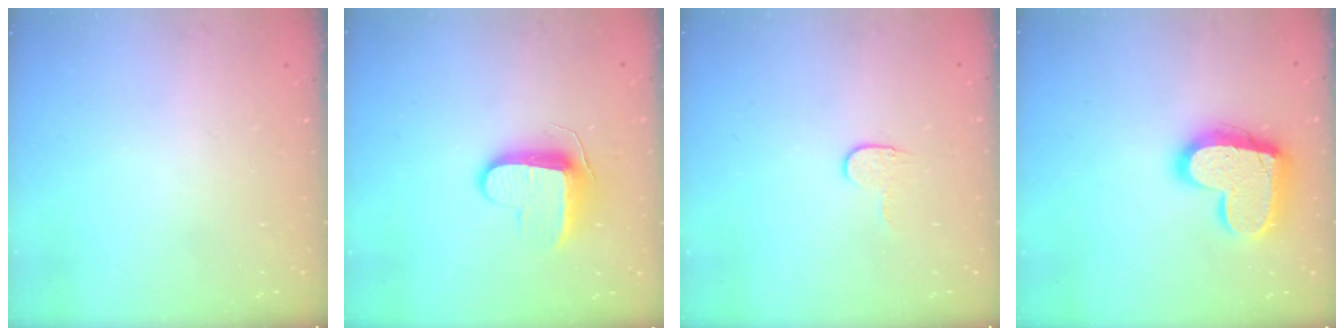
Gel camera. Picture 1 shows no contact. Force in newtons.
{"total": 10.5, "press": 10.4, "slide": 1.2}
{"total": 3.8, "press": 3.8, "slide": 0.3}
{"total": 18.3, "press": 18.3, "slide": 1.2}